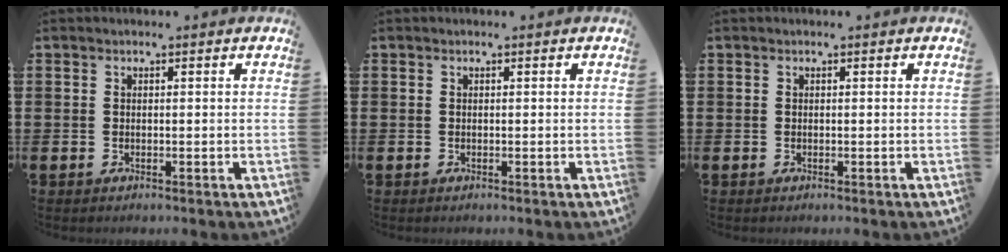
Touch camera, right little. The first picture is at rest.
{"total": 0.0}
{"total": 0.0}